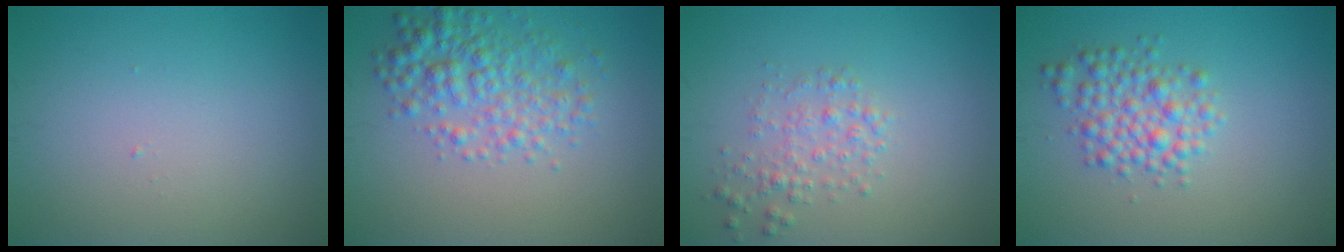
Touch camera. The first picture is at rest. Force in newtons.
{"total": 4.4, "press": 4.3, "slide": 0.2}
{"total": 2.1, "press": 2.1, "slide": 0.1}
{"total": 3.7, "press": 3.7, "slide": 0.1}